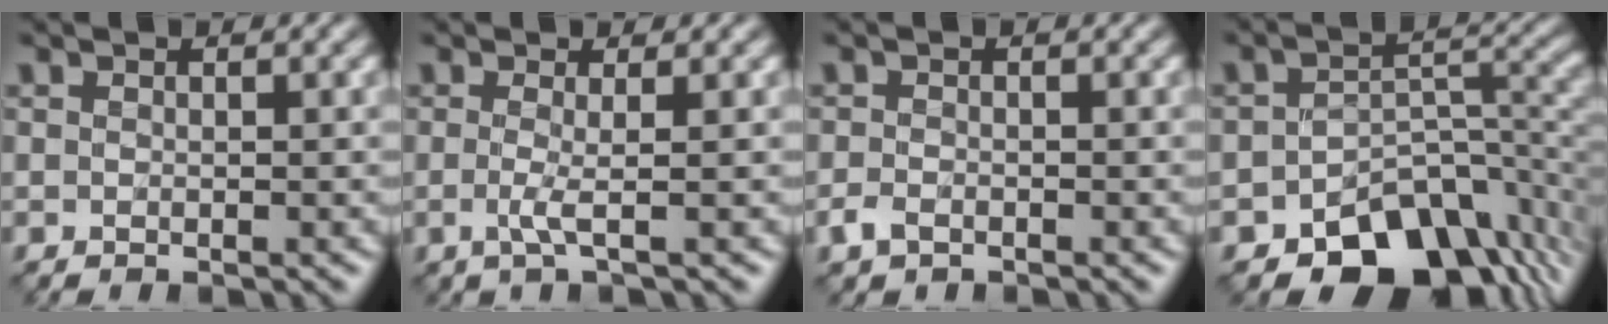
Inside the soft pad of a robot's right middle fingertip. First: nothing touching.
{"total": 1.4, "force": [-0.3, 0.0, 1.4], "torque": [-0.034, -0.006, -0.008]}
{"total": 1.1, "force": [-0.8, 0.7, 0.4], "torque": [-0.008, 0.000, -0.016]}
{"total": 9.2, "force": [-6.1, 5.1, 4.7], "torque": [-0.044, -0.012, -0.099]}